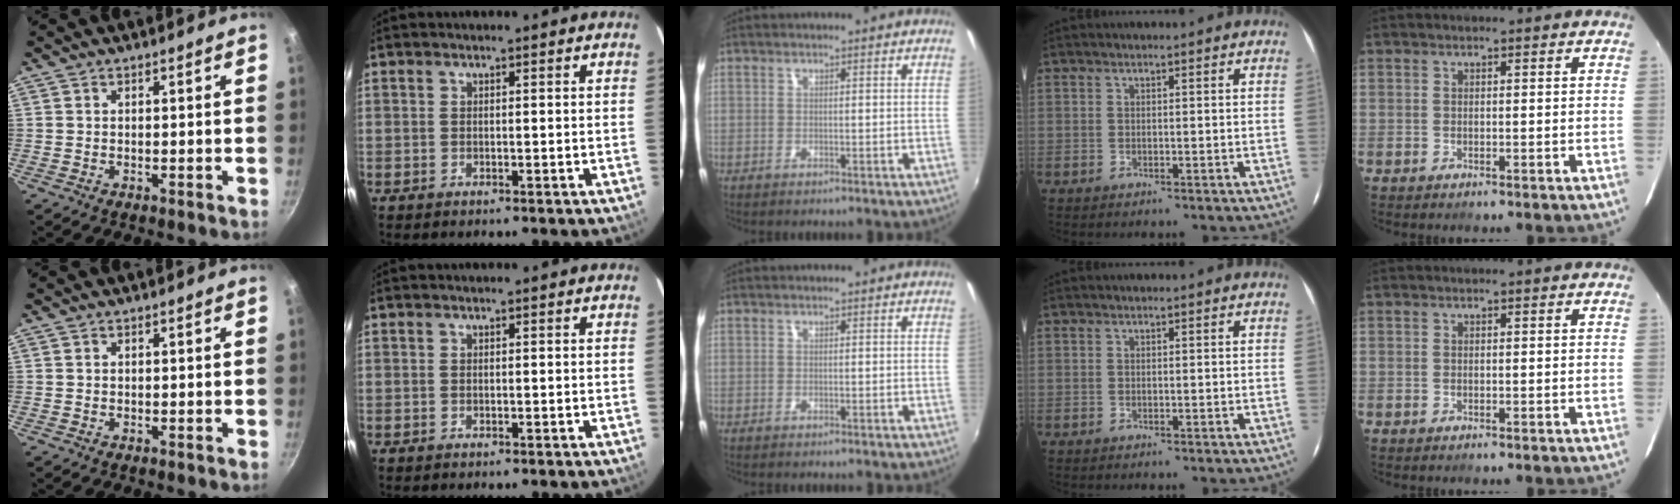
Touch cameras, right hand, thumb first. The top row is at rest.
{}